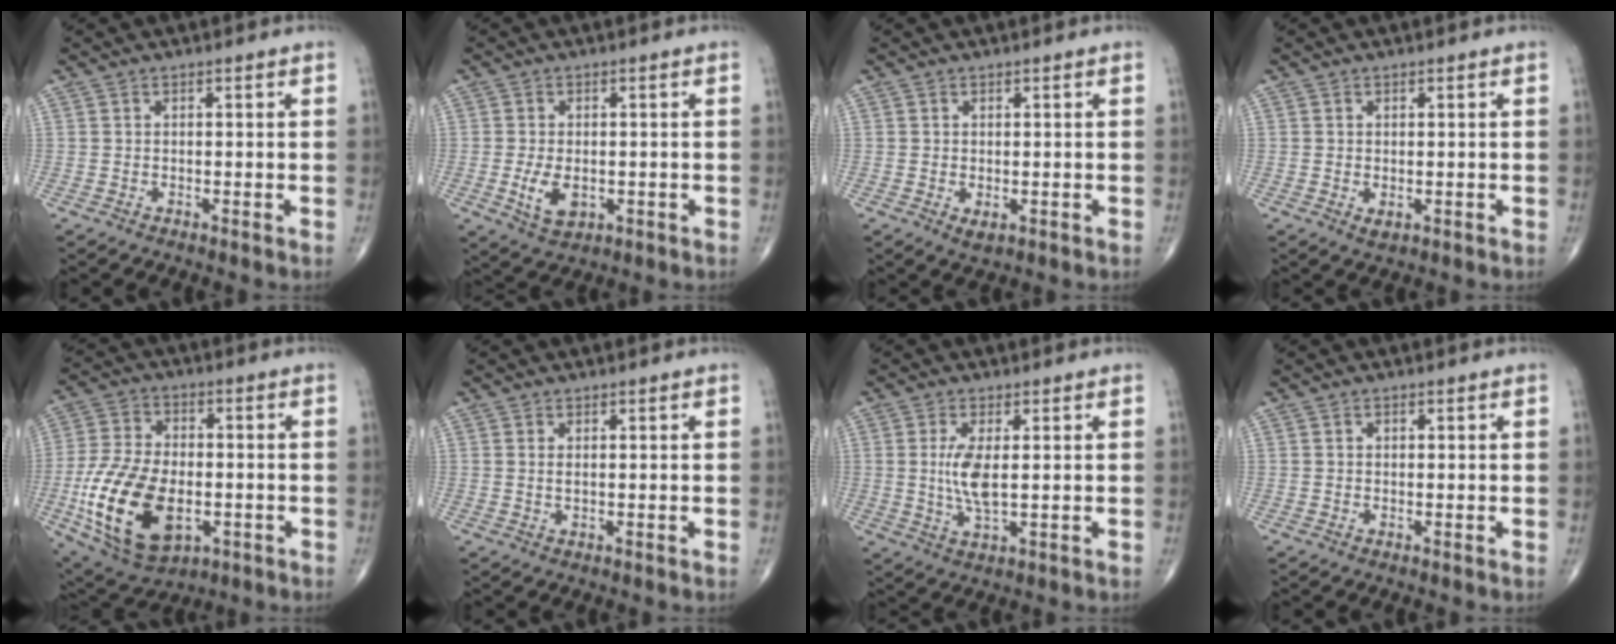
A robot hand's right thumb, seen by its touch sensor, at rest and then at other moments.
{"total": 5.7, "force": [-1.2, 3.4, 4.4], "torque": [-0.071, -0.008, -0.013]}
{"total": 1.8, "force": [-0.4, 1.0, 1.4], "torque": [-0.016, -0.003, -0.003]}
{"total": 1.5, "force": [-0.3, 1.0, 1.1], "torque": [-0.015, -0.003, -0.001]}
{"total": 20.6, "force": [-5.2, 11.9, 16.0], "torque": [-0.301, 0.001, -0.076]}
{"total": 1.0, "force": [0.3, 0.3, 0.9], "torque": [-0.018, -0.001, 0.008]}
{"total": 6.2, "force": [0.6, 2.1, 5.8], "torque": [-0.125, -0.015, 0.016]}
{"total": 0.6, "force": [0.2, 0.5, 0.3], "torque": [0.000, 0.000, 0.003]}